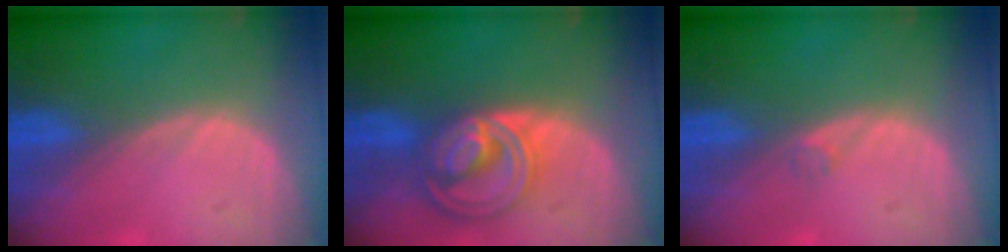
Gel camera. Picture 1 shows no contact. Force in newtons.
{"total": 8.5, "press": 7.2, "slide": 4.5}
{"total": 0.8, "press": 0.8, "slide": 0.1}